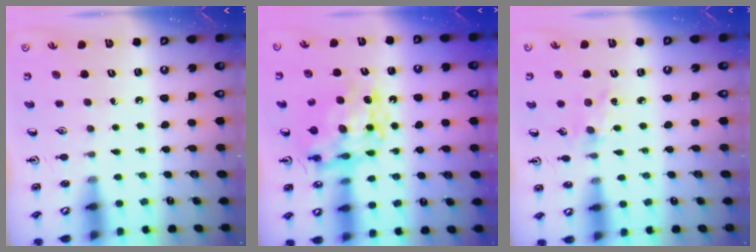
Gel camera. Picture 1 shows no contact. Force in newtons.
{"total": 11.6, "press": 11.6, "slide": 1.1}
{"total": 3.0, "press": 3.0, "slide": 0.4}